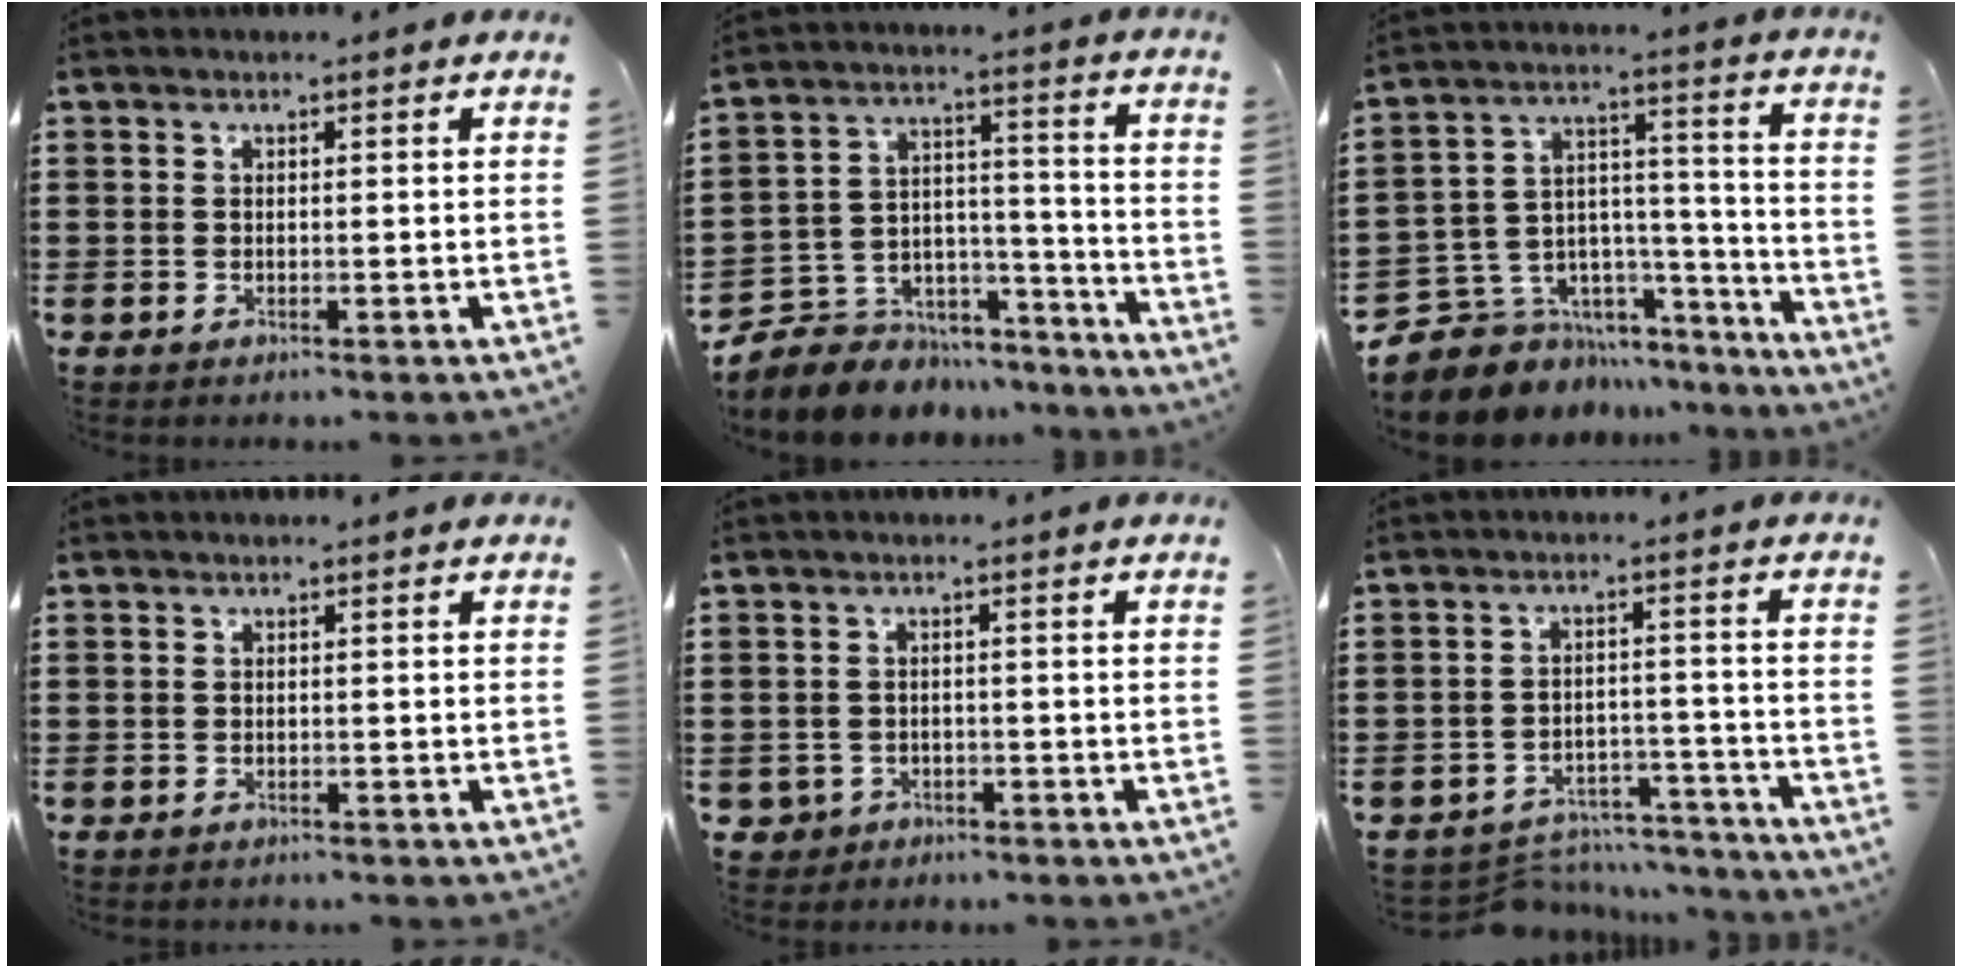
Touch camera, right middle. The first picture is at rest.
{"total": 6.0, "force": [-4.9, 3.5, -0.3], "torque": [-0.015, 0.005, -0.096]}
{"total": 8.5, "force": [-6.3, 5.6, 0.9], "torque": [-0.043, 0.008, -0.115]}
{"total": 0.5, "force": [-0.5, 0.3, -0.1], "torque": [0.003, 0.004, -0.011]}
{"total": 1.7, "force": [-1.3, 1.0, 0.0], "torque": [-0.008, 0.000, -0.031]}
{"total": 4.9, "force": [-4.8, 0.9, 0.6], "torque": [-0.017, 0.009, -0.100]}